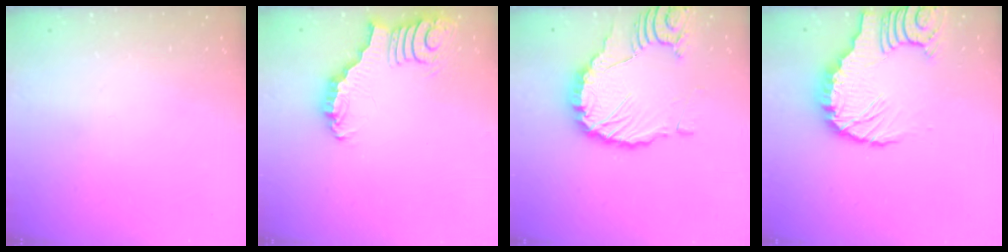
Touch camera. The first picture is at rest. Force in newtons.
{"total": 3.4, "press": 3.3, "slide": 0.6}
{"total": 14.3, "press": 14.2, "slide": 1.9}
{"total": 13.5, "press": 13.3, "slide": 1.9}